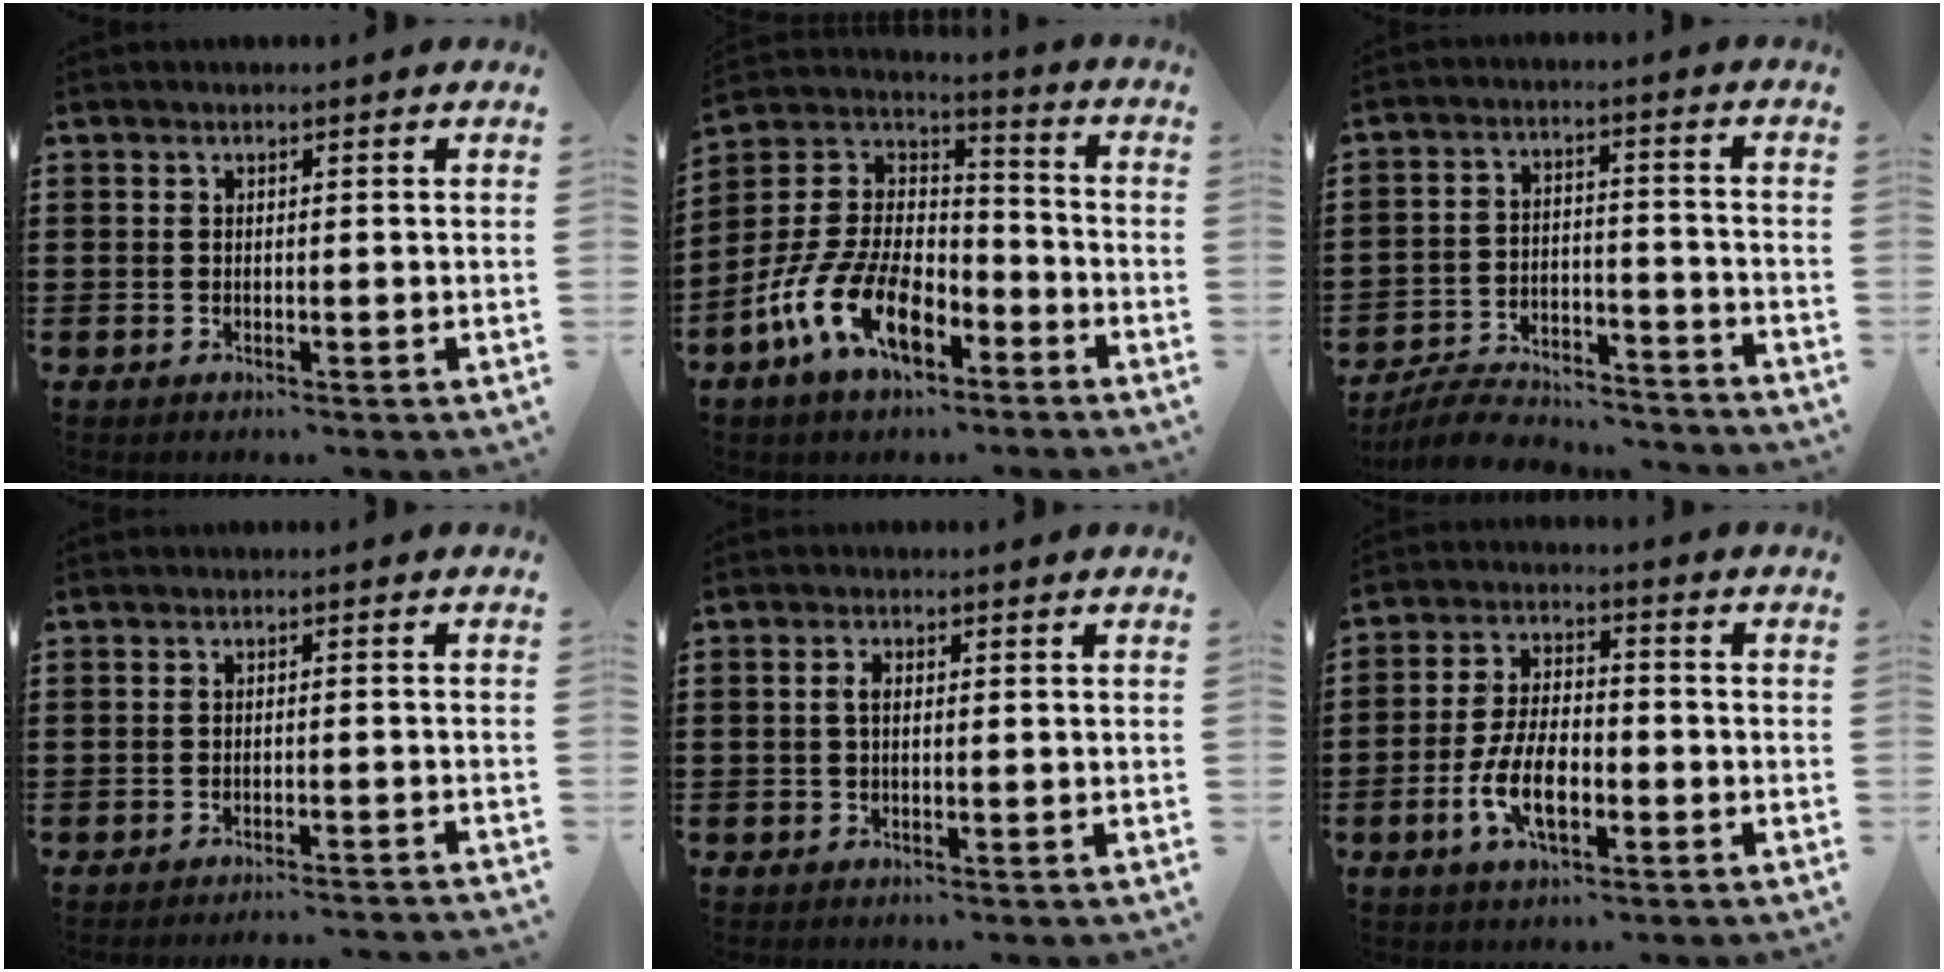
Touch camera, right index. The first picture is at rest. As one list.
[{"total": 13.1, "force": [-7.0, 6.7, 8.8], "torque": [-0.211, 0.010, -0.139]}, {"total": 6.8, "force": [-6.5, 1.3, 1.4], "torque": [-0.031, 0.017, -0.128]}, {"total": 1.9, "force": [-1.8, -0.4, 0.4], "torque": [-0.008, 0.003, -0.037]}, {"total": 1.6, "force": [0.1, 0.8, 1.4], "torque": [-0.036, 0.001, -0.003]}, {"total": 8.5, "force": [-3.1, 3.9, 7.0], "torque": [-0.155, -0.006, -0.061]}]